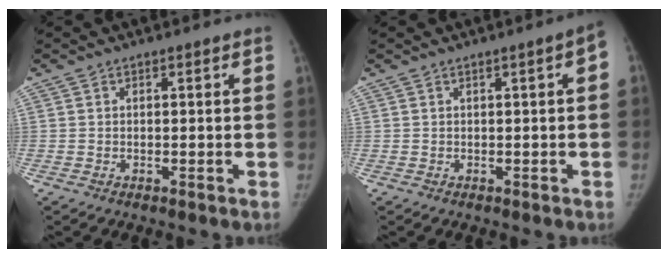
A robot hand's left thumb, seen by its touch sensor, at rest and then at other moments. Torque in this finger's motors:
{"motor_torque": [-0.06, 0.06, 0.22, 0.81, -0.05]}